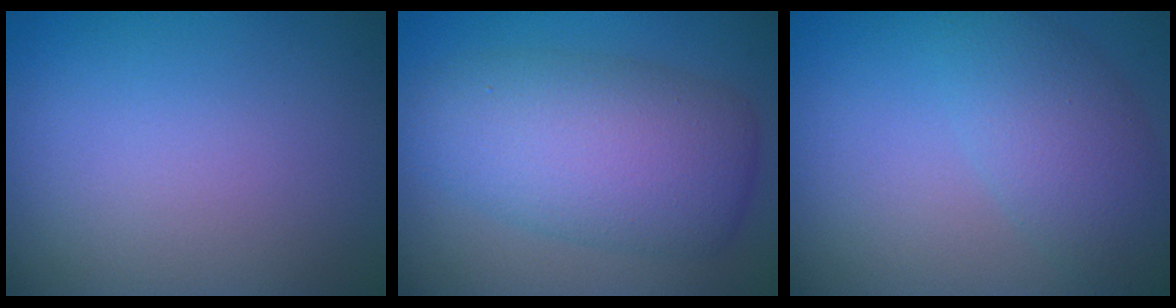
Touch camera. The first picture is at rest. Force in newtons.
{"total": 7.9, "press": 7.9, "slide": 0.1}
{"total": 4.3, "press": 4.3, "slide": 0.2}